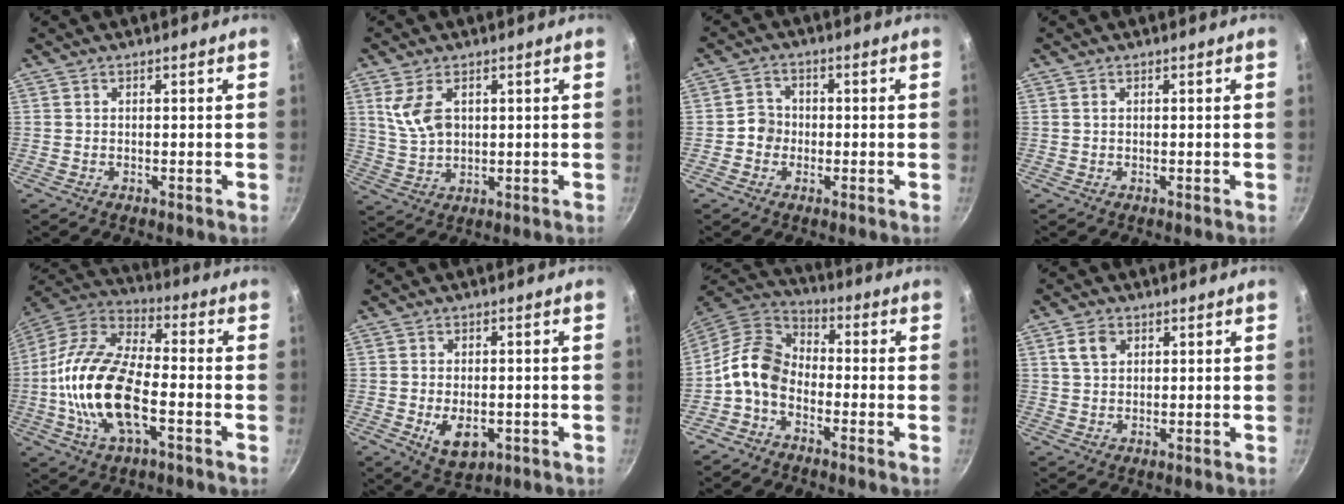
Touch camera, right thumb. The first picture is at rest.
{"total": 7.2, "force": [2.5, 4.3, 5.2], "torque": [-0.092, -0.016, 0.055]}
{"total": 3.8, "force": [-0.9, 3.5, 1.2], "torque": [0.007, 0.015, -0.024]}
{"total": 0.0}
{"total": 19.7, "force": [-4.2, 9.3, 16.9], "torque": [-0.319, 0.035, -0.092]}
{"total": 6.9, "force": [-1.8, 4.2, 5.2], "torque": [-0.071, -0.002, -0.015]}
{"total": 9.8, "force": [-3.1, 6.9, 6.2], "torque": [-0.106, 0.049, -0.084]}
{"total": 4.3, "force": [1.7, 3.1, 2.5], "torque": [-0.032, 0.001, 0.031]}